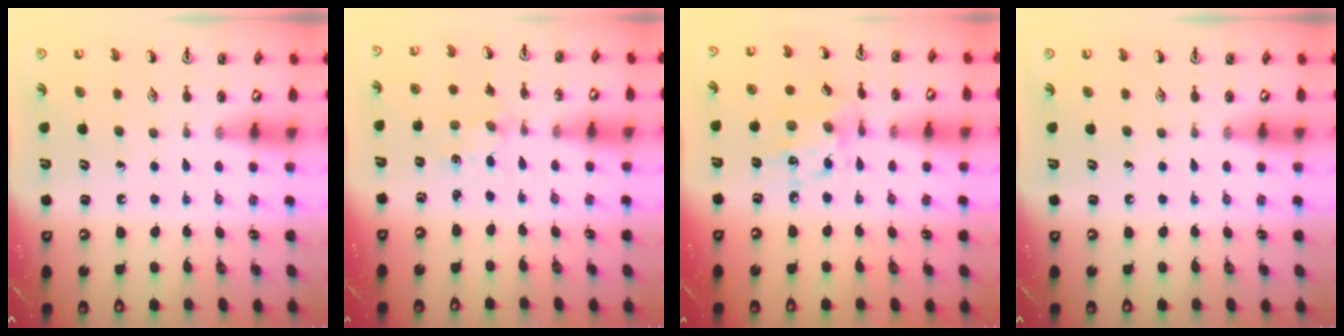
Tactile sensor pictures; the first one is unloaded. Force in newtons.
{"total": 0.6, "press": 0.6, "slide": 0.2}
{"total": 8.6, "press": 8.6, "slide": 0.5}
{"total": 0.0}